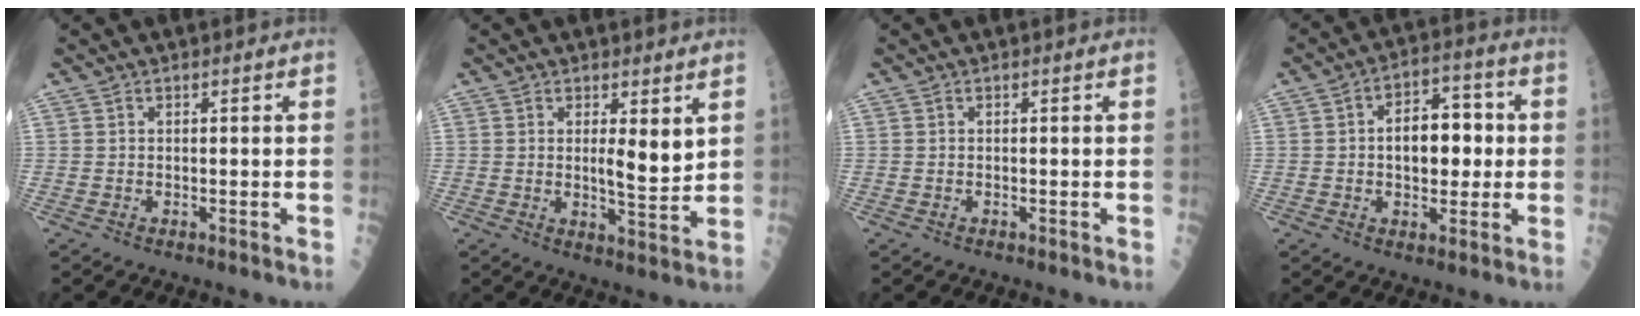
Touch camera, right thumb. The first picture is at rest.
{"total": 5.0, "force": [1.9, 1.4, 4.4], "torque": [-0.064, -0.021, 0.032]}
{"total": 0.0}
{"total": 11.1, "force": [0.4, 6.6, 8.9], "torque": [-0.098, 0.021, 0.004]}